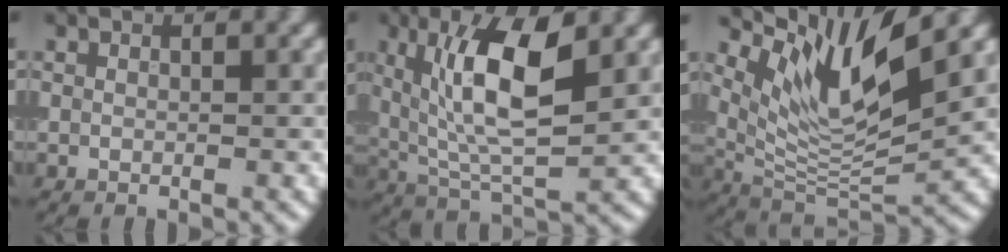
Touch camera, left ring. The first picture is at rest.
{"total": 8.6, "force": [2.6, 2.8, 7.8], "torque": [-0.144, -0.006, 0.047]}
{"total": 8.5, "force": [4.8, 2.2, 6.6], "torque": [-0.128, -0.008, 0.095]}